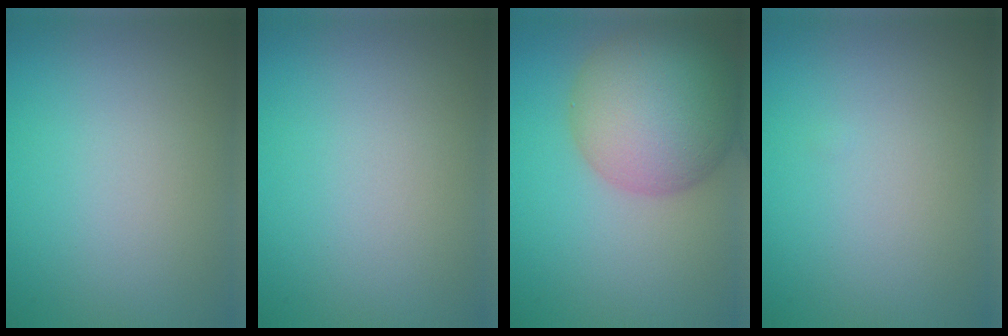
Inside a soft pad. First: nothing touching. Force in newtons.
{"total": 0.0}
{"total": 10.0, "press": 10.0, "slide": 0.5}
{"total": 0.0}